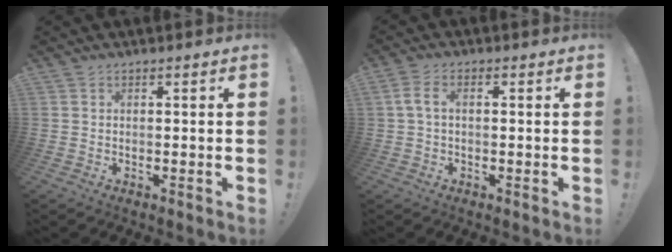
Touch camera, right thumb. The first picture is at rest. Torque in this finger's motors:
{"motor_torque": [0.12, -0.18, -0.15, 0.13, 0.06]}